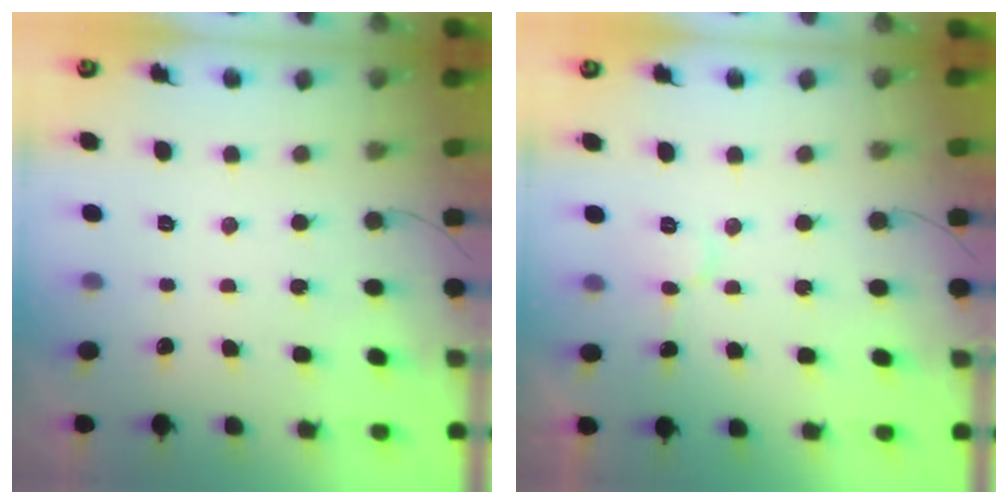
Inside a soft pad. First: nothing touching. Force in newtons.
{"total": 5.8, "press": 5.7, "slide": 0.6}